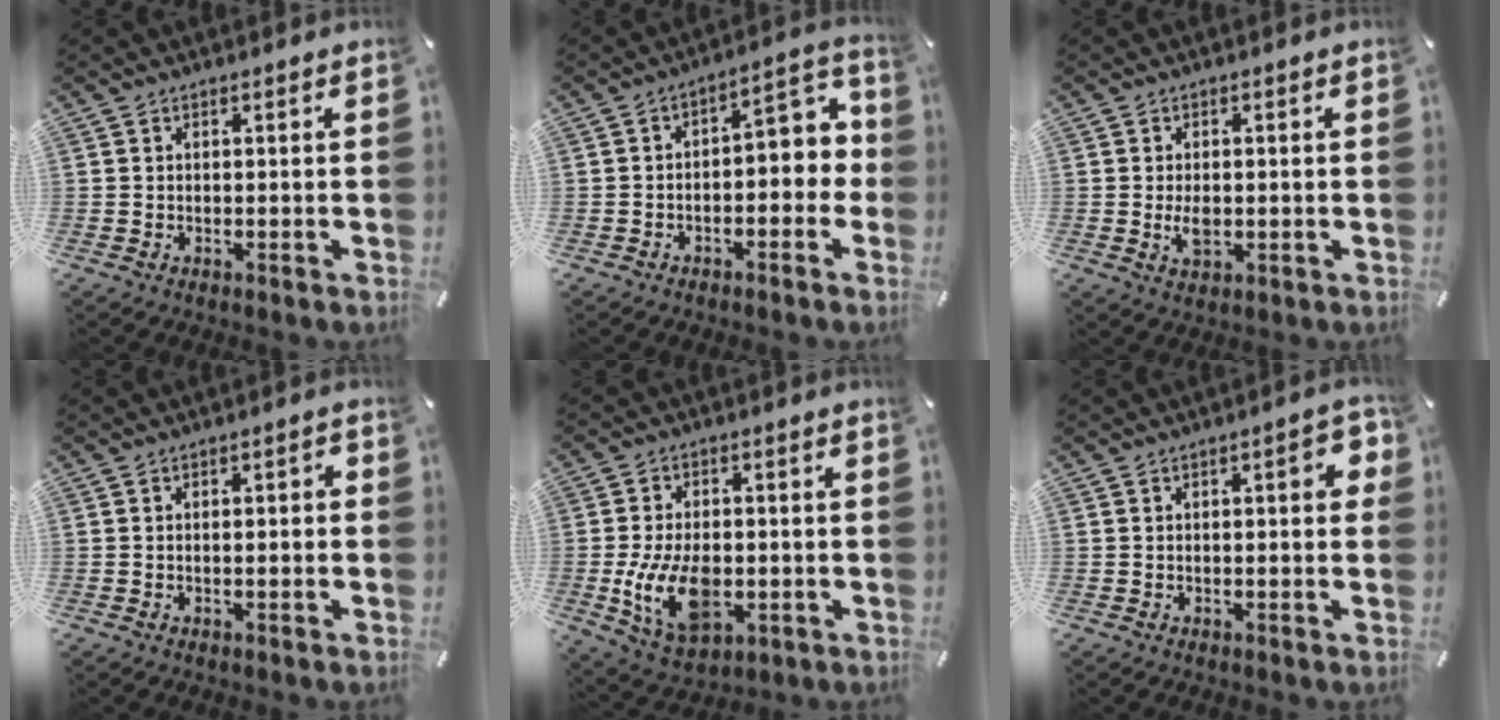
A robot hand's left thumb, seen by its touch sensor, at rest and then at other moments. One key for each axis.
{"total": 6.3, "fx": -1.0, "fy": 3.7, "fz": 5.0, "tx": -0.057, "ty": -0.011, "tz": -0.026}
{"total": 3.9, "fx": -0.4, "fy": 2.3, "fz": 3.1, "tx": -0.063, "ty": -0.006, "tz": -0.011}
{"total": 2.2, "fx": -0.4, "fy": 0.9, "fz": 2.0, "tx": -0.034, "ty": 0.007, "tz": -0.010}
{"total": 13.6, "fx": -2.6, "fy": 8.6, "fz": 10.3, "tx": -0.206, "ty": -0.004, "tz": -0.043}
{"total": 5.8, "fx": 0.8, "fy": 2.2, "fz": 5.3, "tx": -0.058, "ty": -0.003, "tz": 0.005}